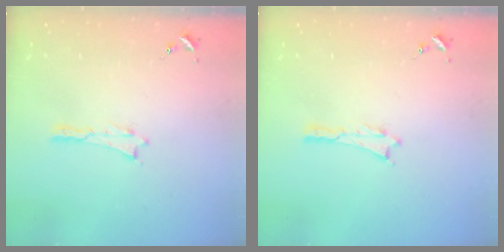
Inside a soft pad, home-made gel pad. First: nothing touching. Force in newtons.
{"total": 0.0}